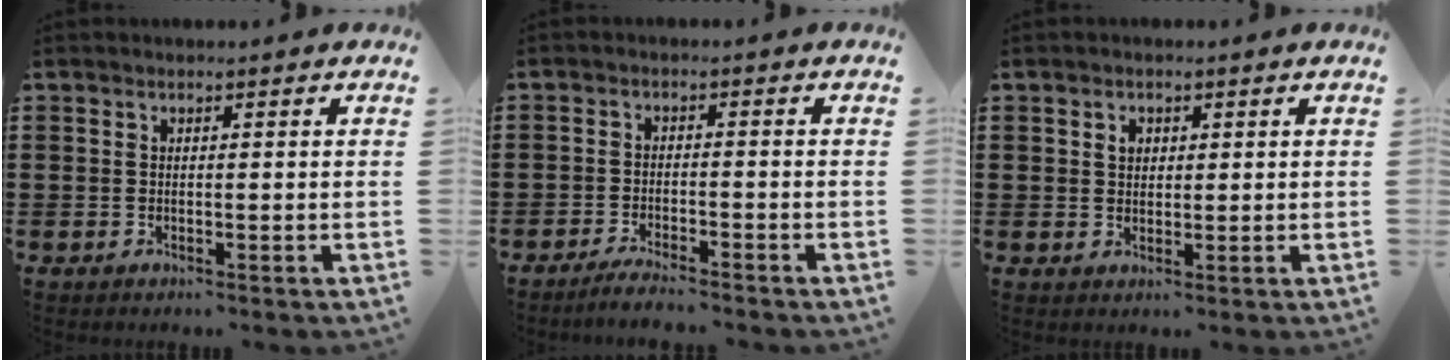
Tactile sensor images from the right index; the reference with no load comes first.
{"total": 2.8, "force": [-2.7, -0.2, 0.7], "torque": [-0.014, 0.000, -0.054]}
{"total": 1.7, "force": [0.6, 1.3, 0.9], "torque": [-0.023, 0.007, 0.011]}